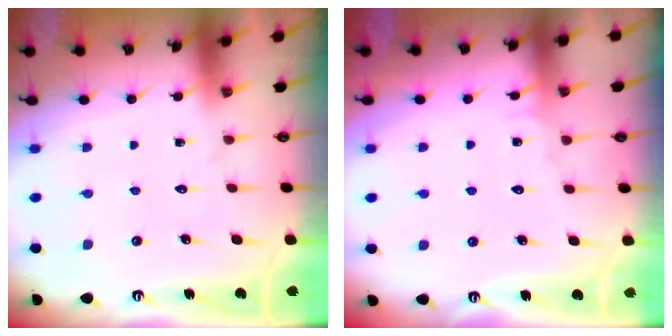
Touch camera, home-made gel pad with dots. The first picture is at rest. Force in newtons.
{"total": 3.6, "press": 3.5, "slide": 0.4}